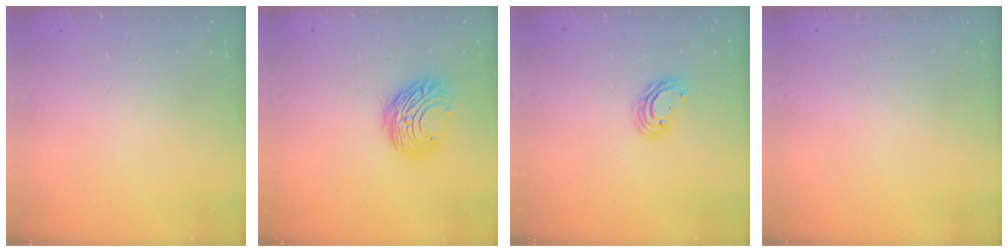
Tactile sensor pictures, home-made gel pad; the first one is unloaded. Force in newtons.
{"total": 10.6, "press": 10.6, "slide": 0.5}
{"total": 6.3, "press": 6.3, "slide": 0.6}
{"total": 0.0}